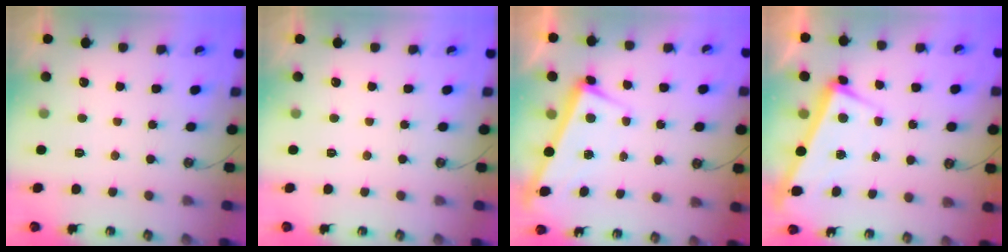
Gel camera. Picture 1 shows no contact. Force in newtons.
{"total": 0.0}
{"total": 2.8, "press": 2.7, "slide": 0.7}
{"total": 3.3, "press": 3.1, "slide": 0.9}